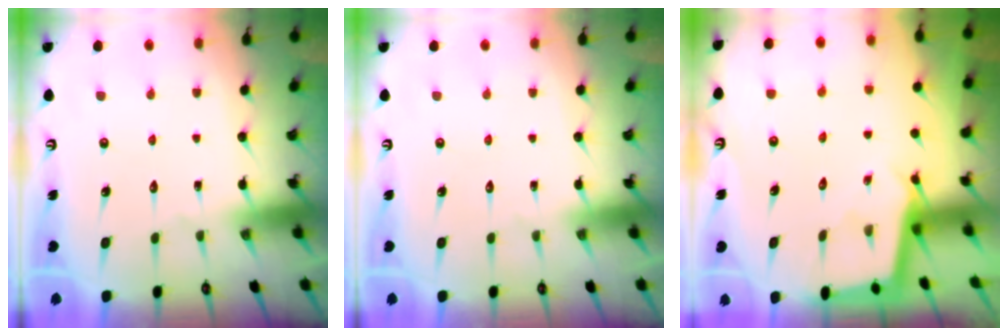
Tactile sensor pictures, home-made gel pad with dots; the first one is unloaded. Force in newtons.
{"total": 0.0}
{"total": 2.4, "press": 2.4, "slide": 0.2}